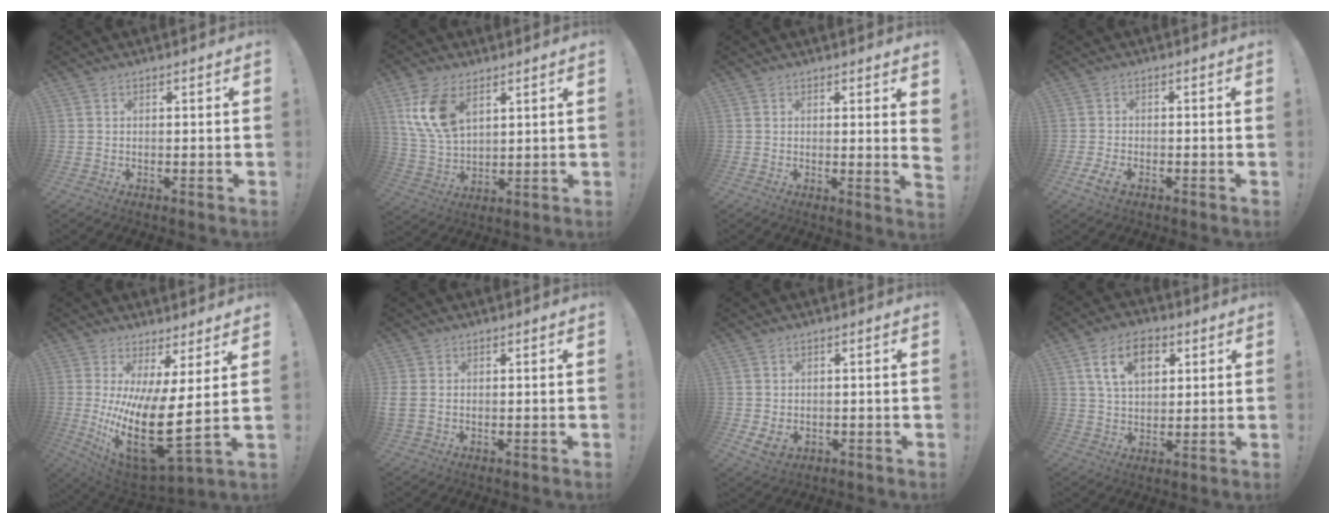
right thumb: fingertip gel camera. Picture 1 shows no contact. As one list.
[{"total": 12.2, "force": [5.7, 7.0, 8.2], "torque": [-0.174, -0.009, 0.107]}, {"total": 3.3, "force": [1.6, -0.2, 2.8], "torque": [-0.026, -0.024, 0.024]}, {"total": 4.3, "force": [-2.3, 2.0, 2.9], "torque": [-0.067, 0.003, -0.040]}, {"total": 18.8, "force": [-0.6, 5.1, 18.1], "torque": [-0.351, -0.035, -0.003]}, {"total": 2.1, "force": [0.2, 1.2, 1.7], "torque": [-0.029, 0.002, 0.006]}, {"total": 4.1, "force": [-0.1, 3.0, 2.8], "torque": [-0.048, -0.004, -0.001]}, {"total": 12.4, "force": [5.0, 7.8, 8.2], "torque": [-0.137, 0.007, 0.094]}]